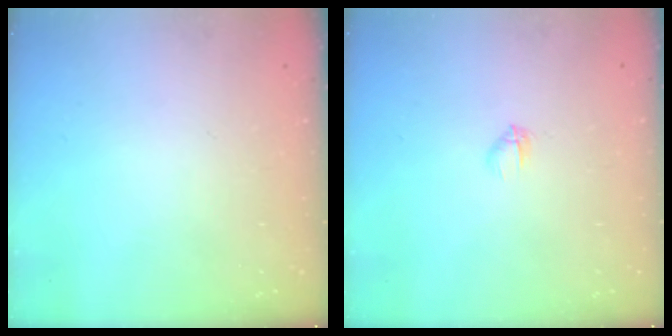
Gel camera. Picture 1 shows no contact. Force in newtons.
{"total": 2.7, "press": 2.5, "slide": 0.8}